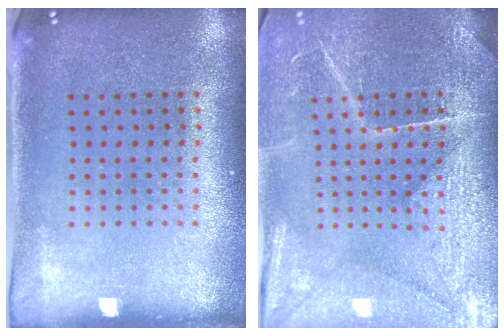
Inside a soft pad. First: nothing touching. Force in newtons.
{"total": 4.0, "press": 3.8, "slide": 1.3}